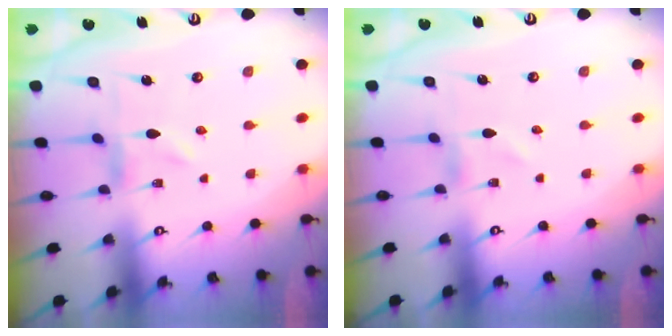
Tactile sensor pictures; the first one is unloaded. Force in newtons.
{"total": 1.2, "press": 1.2, "slide": 0.1}